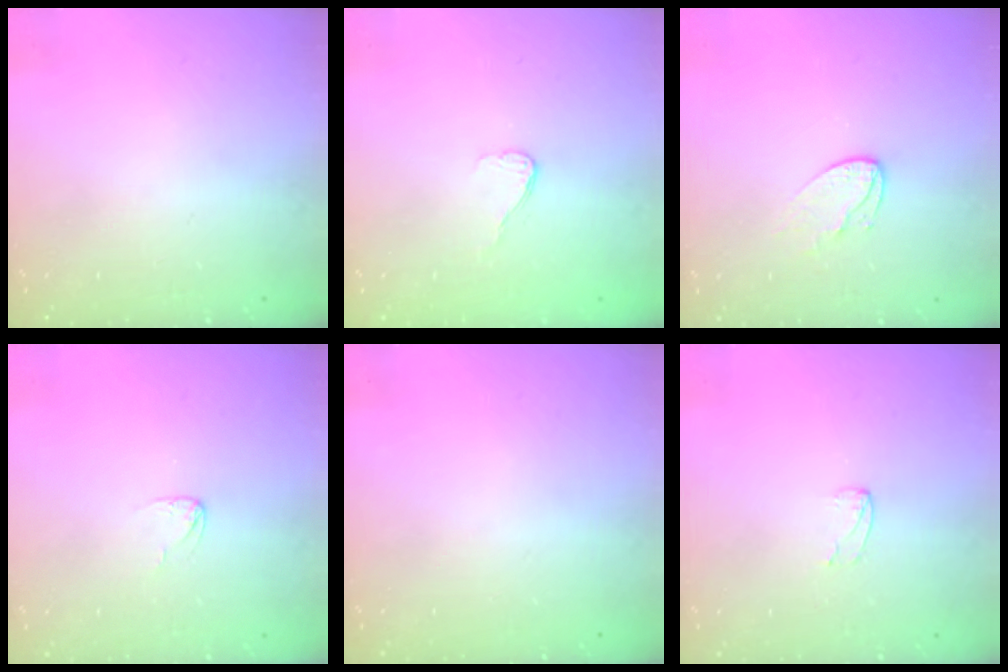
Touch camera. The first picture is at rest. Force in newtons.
{"total": 3.5, "press": 3.5, "slide": 0.3}
{"total": 6.0, "press": 6.0, "slide": 0.4}
{"total": 2.6, "press": 2.6, "slide": 0.1}
{"total": 0.0}
{"total": 2.4, "press": 2.4, "slide": 0.2}